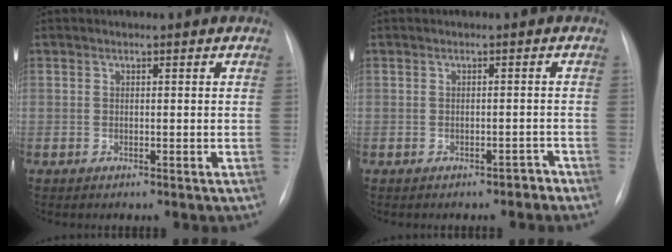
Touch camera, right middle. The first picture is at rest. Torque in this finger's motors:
{"motor_torque": [0.06, -0.05, 0.00, 0.00]}